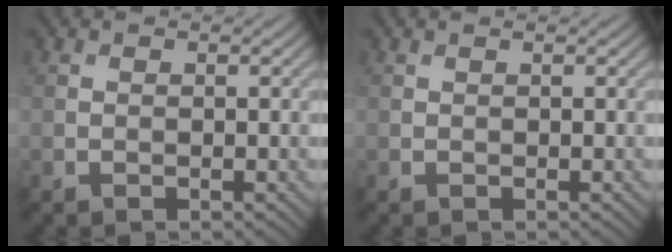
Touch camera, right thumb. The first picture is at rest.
{"total": 0.0}